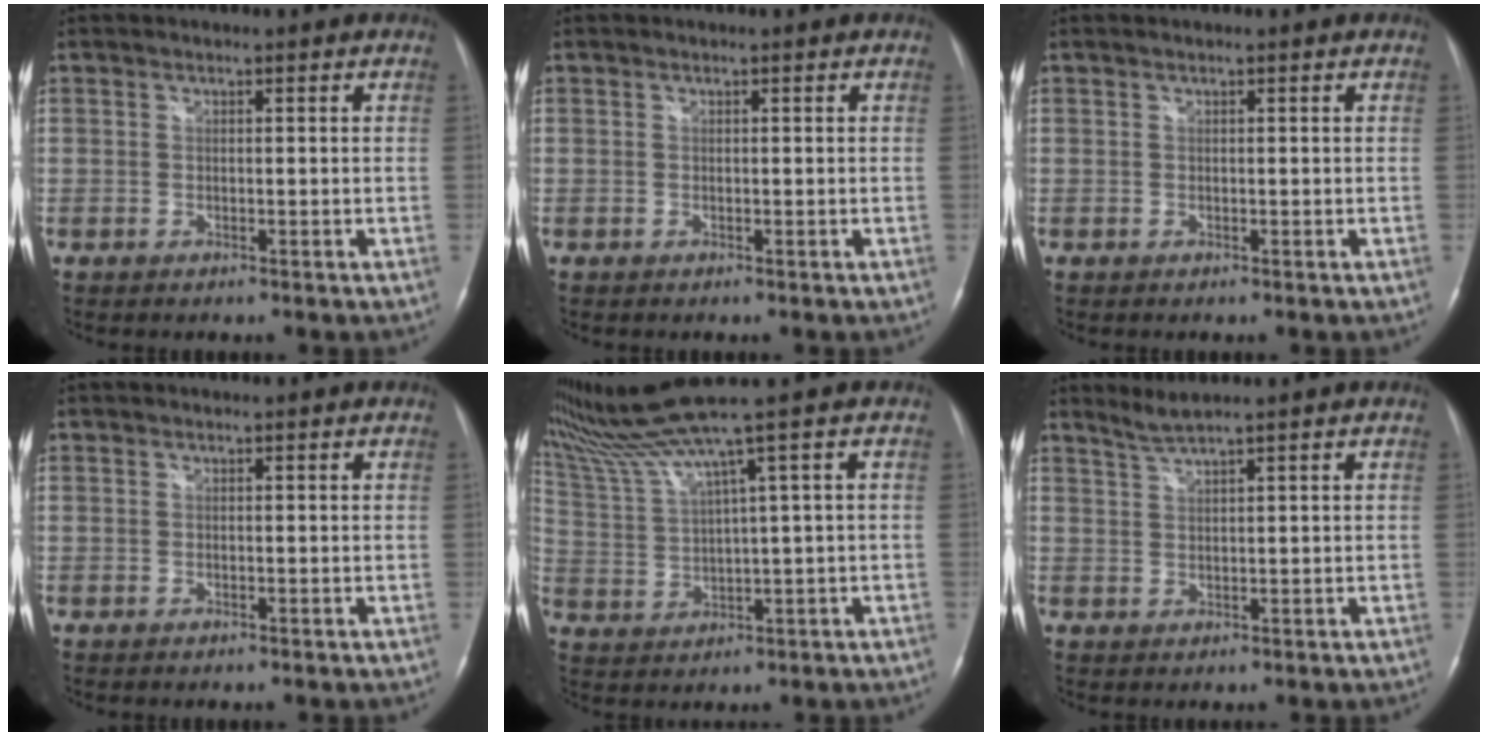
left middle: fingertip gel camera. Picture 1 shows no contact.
{"total": 0.0}
{"total": 0.0}
{"total": 0.0}
{"total": 8.3, "force": [6.3, -3.0, 4.5], "torque": [-0.101, 0.007, 0.130]}
{"total": 2.2, "force": [1.9, -0.9, 0.7], "torque": [-0.018, 0.001, 0.042]}